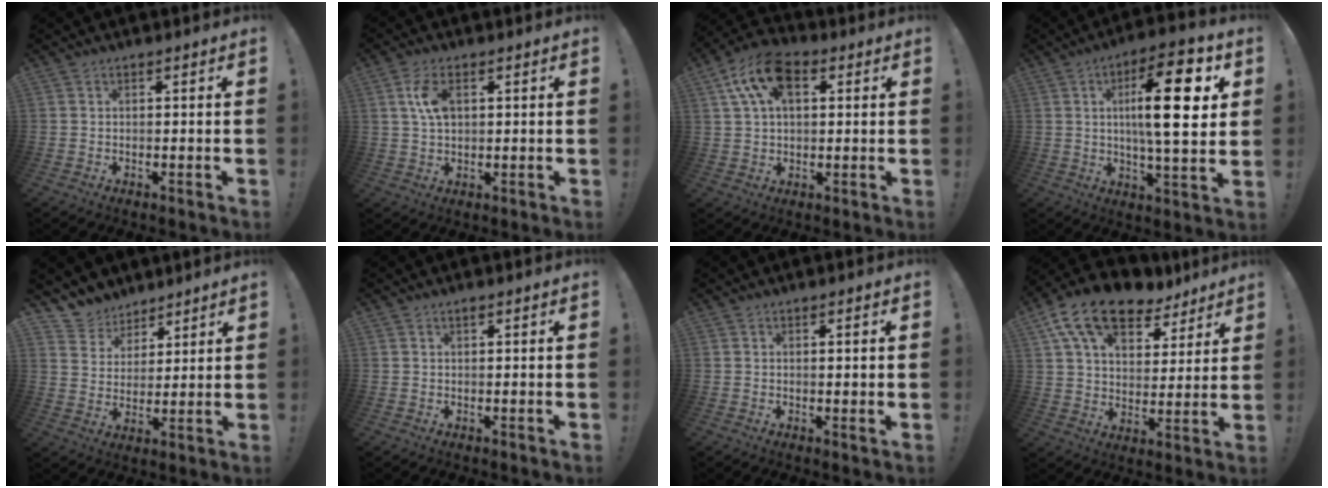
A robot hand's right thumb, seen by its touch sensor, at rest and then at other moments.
{"total": 7.1, "force": [1.9, 3.8, 5.6], "torque": [-0.106, 0.001, 0.034]}
{"total": 13.1, "force": [5.3, 8.2, 8.7], "torque": [-0.156, -0.003, 0.100]}
{"total": 18.4, "force": [4.0, 4.6, 17.4], "torque": [-0.269, -0.003, 0.046]}
{"total": 8.1, "force": [6.6, 4.7, 0.1], "torque": [-0.013, -0.058, 0.131]}
{"total": 0.6, "force": [0.4, 0.3, 0.4], "torque": [-0.016, 0.004, 0.010]}
{"total": 1.6, "force": [0.4, -0.4, 1.5], "torque": [-0.019, -0.006, 0.003]}
{"total": 16.3, "force": [10.4, 8.7, 9.1], "torque": [-0.154, -0.062, 0.187]}